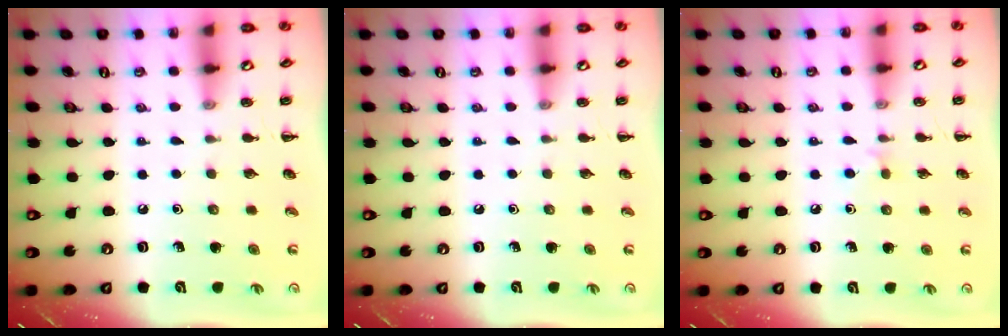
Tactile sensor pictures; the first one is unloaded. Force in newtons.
{"total": 0.0}
{"total": 3.4, "press": 3.1, "slide": 1.4}